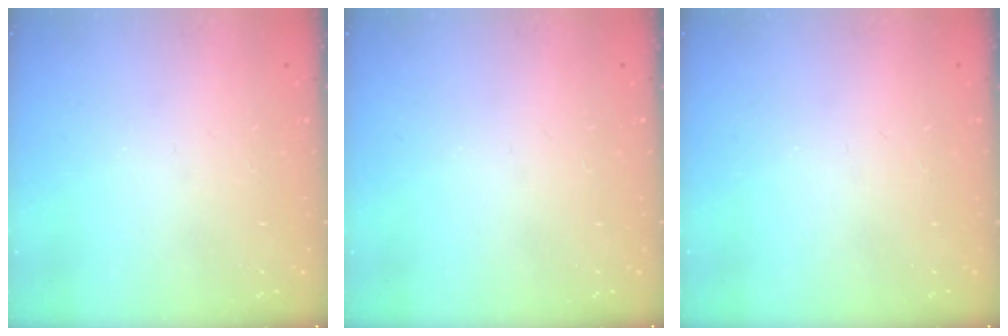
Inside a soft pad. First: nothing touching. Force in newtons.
{"total": 0.0}
{"total": 0.0}